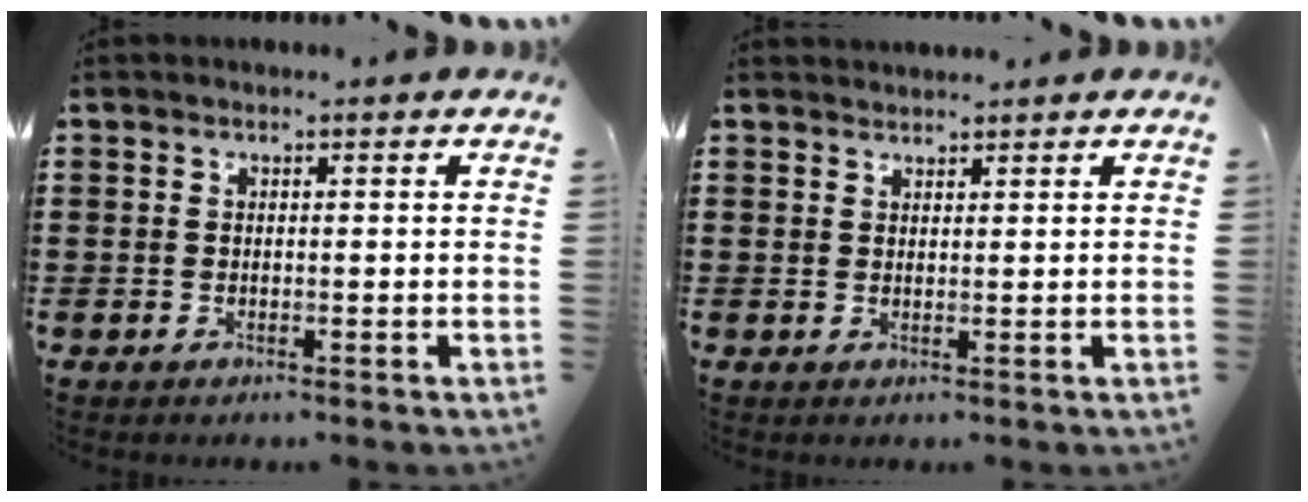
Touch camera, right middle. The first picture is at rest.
{"total": 1.3, "force": [1.3, 0.2, -0.1], "torque": [-0.002, 0.001, 0.026]}